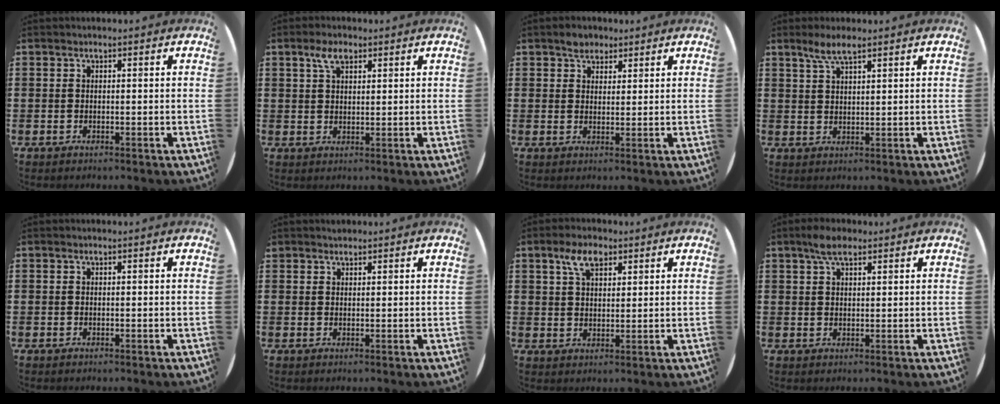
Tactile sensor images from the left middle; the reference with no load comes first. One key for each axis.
{"total": 3.4, "fx": 2.3, "fy": 1.6, "fz": 2.0, "tx": -0.036, "ty": 0.006, "tz": 0.039}
{"total": 2.6, "fx": 2.2, "fy": 1.3, "fz": 0.2, "tx": 0.001, "ty": 0.002, "tz": 0.041}
{"total": 3.8, "fx": 2.8, "fy": 0.8, "fz": 2.5, "tx": -0.052, "ty": 0.006, "tz": 0.049}
{"total": 0.0}
{"total": 0.9, "fx": 0.8, "fy": 0.3, "fz": -0.1, "tx": 0.002, "ty": 0.003, "tz": 0.015}
{"total": 4.9, "fx": 3.1, "fy": 2.4, "fz": 3.0, "tx": -0.058, "ty": 0.007, "tz": 0.054}
{"total": 3.3, "fx": 2.5, "fy": 1.3, "fz": 1.7, "tx": -0.030, "ty": 0.003, "tz": 0.043}